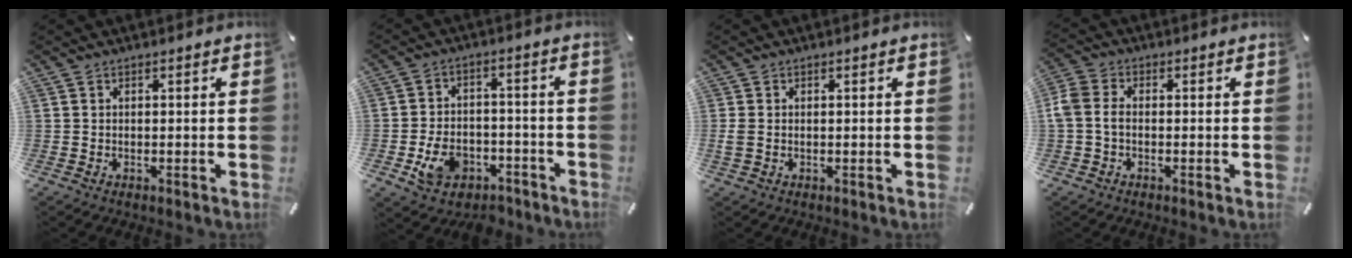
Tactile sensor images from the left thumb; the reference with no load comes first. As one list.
[{"total": 9.1, "force": [-4.4, 6.4, 4.7], "torque": [-0.087, 0.028, -0.075]}, {"total": 1.5, "force": [-0.2, 1.0, 1.1], "torque": [-0.021, 0.004, -0.003]}, {"total": 4.6, "force": [-0.8, 3.2, 3.2], "torque": [-0.079, 0.003, -0.019]}]